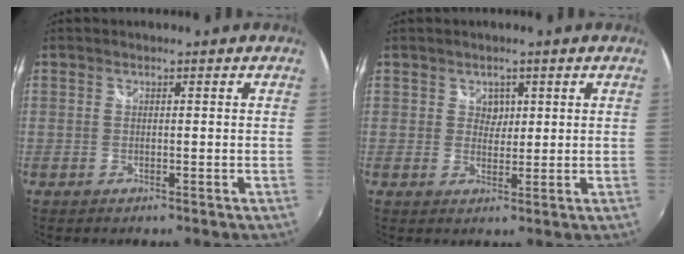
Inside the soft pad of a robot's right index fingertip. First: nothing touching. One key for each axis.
{"total": 2.3, "fx": 0.9, "fy": 2.0, "fz": 0.4, "tx": -0.002, "ty": 0.005, "tz": 0.015}